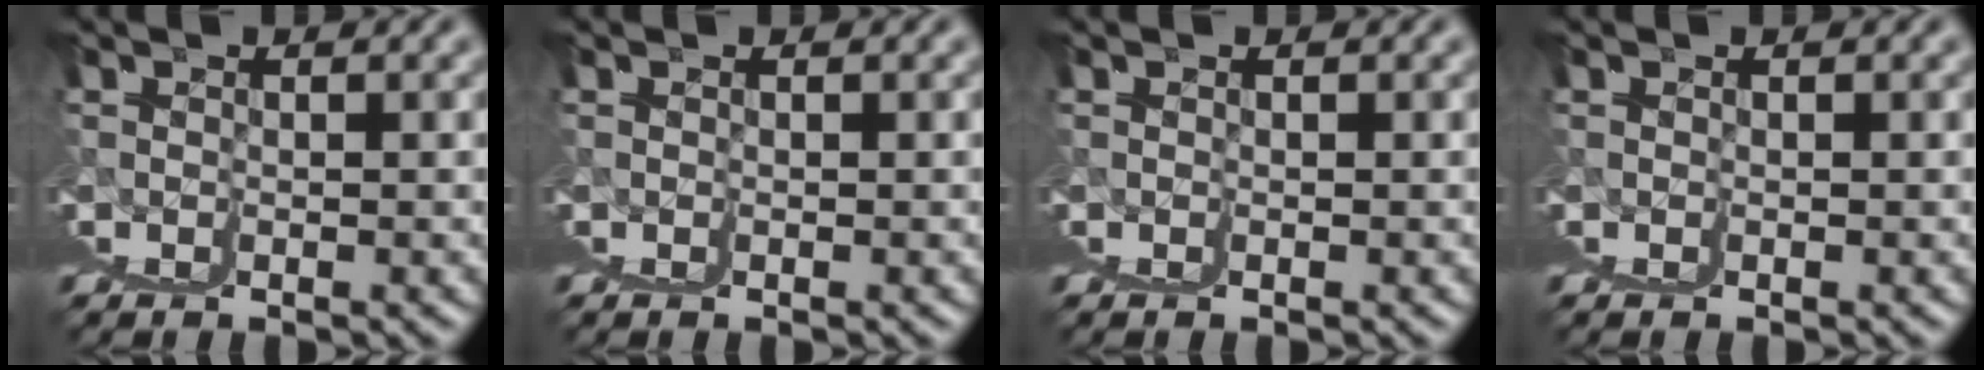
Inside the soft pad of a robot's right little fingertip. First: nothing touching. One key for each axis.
{"total": 0.0}
{"total": 0.0}
{"total": 0.0}